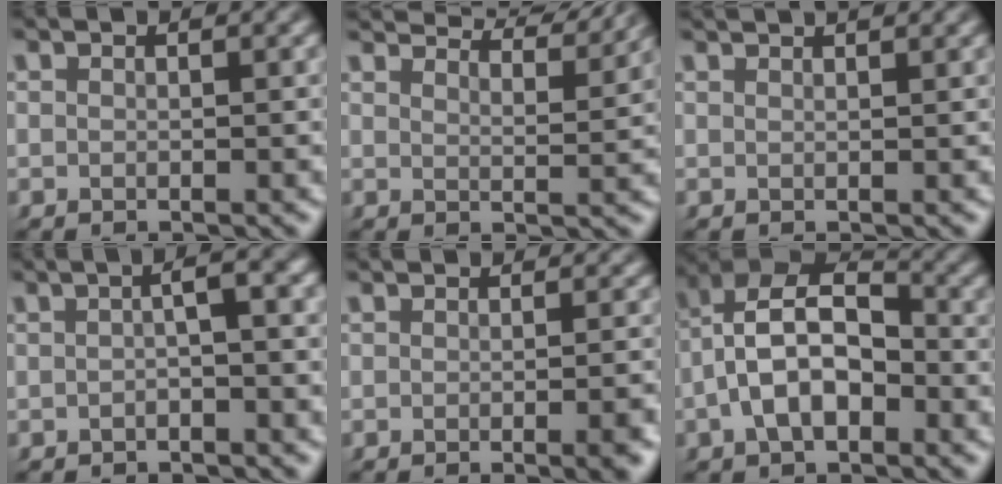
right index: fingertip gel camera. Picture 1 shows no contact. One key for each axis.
{"total": 6.3, "fx": 6.0, "fy": 0.2, "fz": 1.9, "tx": -0.025, "ty": 0.006, "tz": 0.091}
{"total": 1.4, "fx": 1.1, "fy": -0.3, "fz": 0.7, "tx": -0.001, "ty": 0.003, "tz": 0.018}
{"total": 2.4, "fx": -0.3, "fy": 0.3, "fz": 2.3, "tx": -0.027, "ty": 0.012, "tz": -0.009}
{"total": 2.2, "fx": -0.9, "fy": 0.2, "fz": 2.0, "tx": -0.020, "ty": 0.009, "tz": -0.022}
{"total": 8.5, "fx": 0.4, "fy": 6.2, "fz": 5.8, "tx": -0.114, "ty": -0.010, "tz": -0.001}